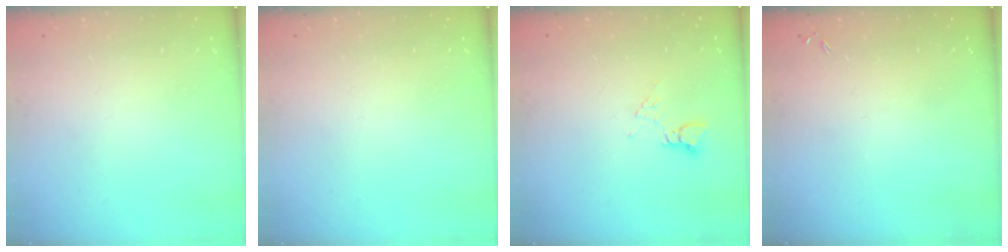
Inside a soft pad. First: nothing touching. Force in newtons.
{"total": 0.0}
{"total": 3.0, "press": 2.9, "slide": 0.4}
{"total": 0.0}